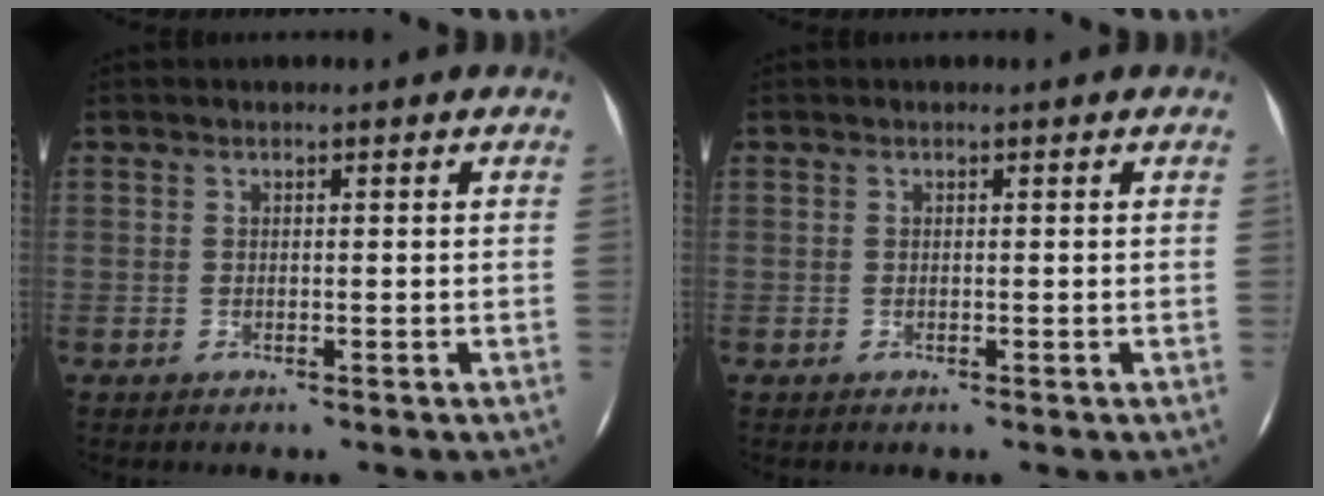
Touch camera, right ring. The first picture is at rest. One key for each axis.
{"total": 0.0}